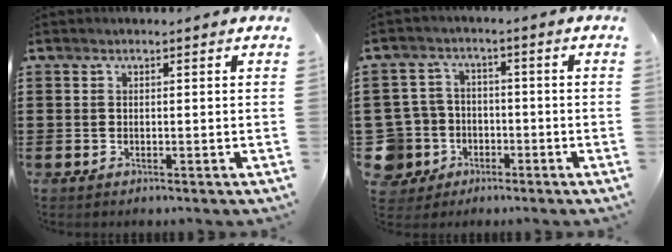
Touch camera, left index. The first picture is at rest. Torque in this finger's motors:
{"motor_torque": [0.07, 0.07, 0.00, -0.05]}